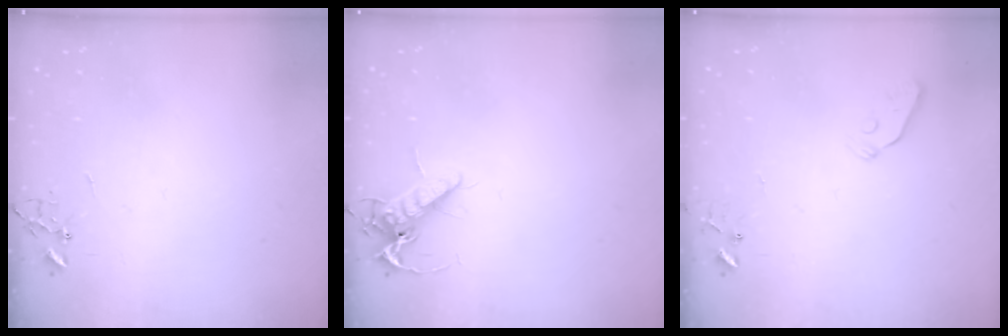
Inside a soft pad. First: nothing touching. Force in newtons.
{"total": 10.9, "press": 10.8, "slide": 1.6}
{"total": 3.3, "press": 3.2, "slide": 0.7}